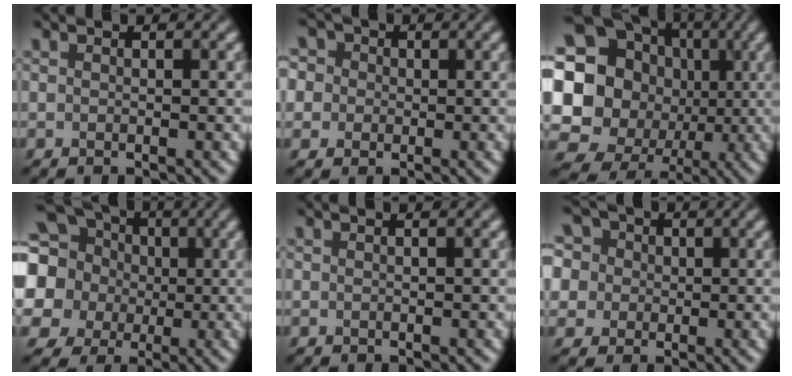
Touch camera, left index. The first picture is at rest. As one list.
[{"total": 7.8, "force": [3.1, 6.2, 3.7], "torque": [-0.056, 0.037, 0.010]}, {"total": 21.6, "force": [0.0, 19.6, 9.0], "torque": [-0.191, 0.014, -0.033]}, {"total": 17.7, "force": [2.9, 16.0, 6.9], "torque": [-0.192, 0.010, 0.001]}, {"total": 1.4, "force": [0.7, 0.4, 1.1], "torque": [-0.013, -0.001, 0.002]}, {"total": 10.7, "force": [4.3, 8.2, 5.5], "torque": [-0.103, 0.042, 0.037]}]